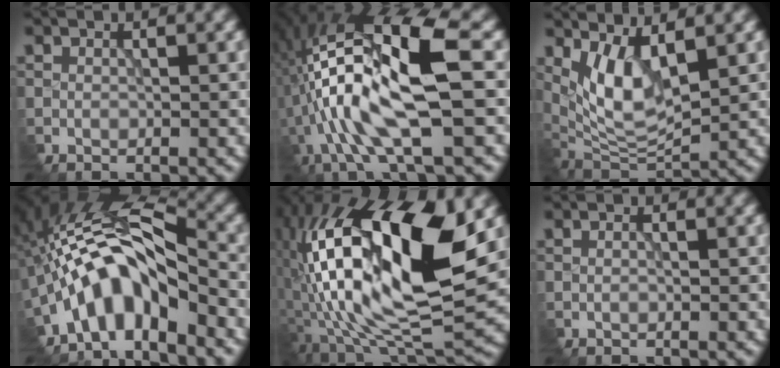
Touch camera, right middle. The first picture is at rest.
{"total": 13.1, "force": [-2.1, 3.4, 12.5], "torque": [-0.248, 0.023, -0.036]}
{"total": 5.5, "force": [1.3, 2.3, 4.8], "torque": [-0.095, -0.021, 0.035]}
{"total": 8.6, "force": [-3.9, 3.0, 7.1], "torque": [-0.123, 0.028, -0.081]}
{"total": 18.2, "force": [1.4, 7.8, 16.4], "torque": [-0.292, 0.009, 0.018]}
{"total": 0.7, "force": [-0.3, 0.3, 0.5], "torque": [-0.003, -0.004, -0.005]}